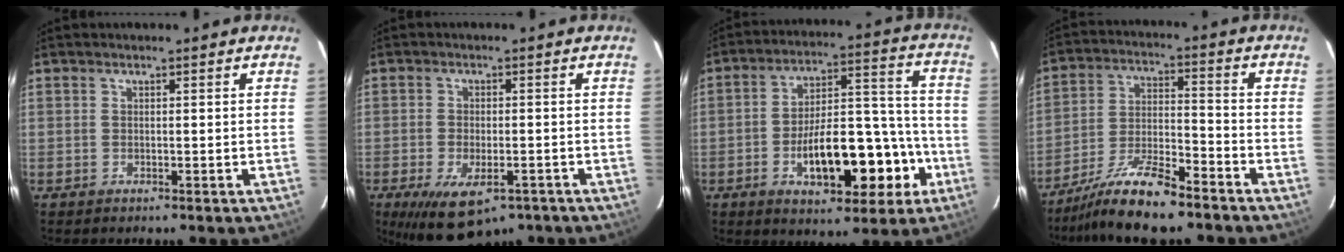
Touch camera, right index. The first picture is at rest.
{"total": 10.5, "force": [-6.5, 4.7, 6.8], "torque": [-0.120, -0.015, -0.095]}
{"total": 16.9, "force": [-5.9, 6.4, 14.4], "torque": [-0.220, 0.032, -0.080]}
{"total": 11.2, "force": [-9.0, 1.3, 6.5], "torque": [-0.121, -0.008, -0.163]}